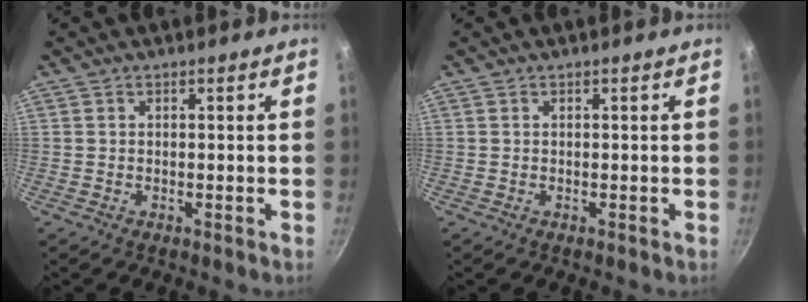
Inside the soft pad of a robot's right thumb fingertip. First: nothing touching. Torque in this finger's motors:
{"motor_torque": [-0.12, -0.12, 0.00, 0.00, 0.00]}